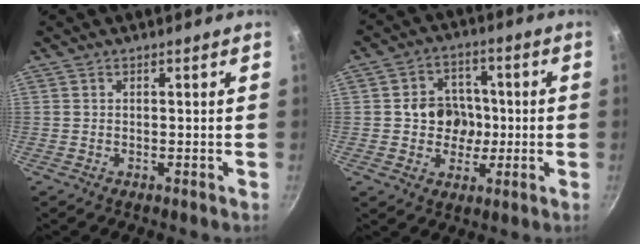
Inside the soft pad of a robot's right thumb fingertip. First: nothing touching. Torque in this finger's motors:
{"motor_torque": [0.88, 0.82, -0.01, 0.16, 0.22]}